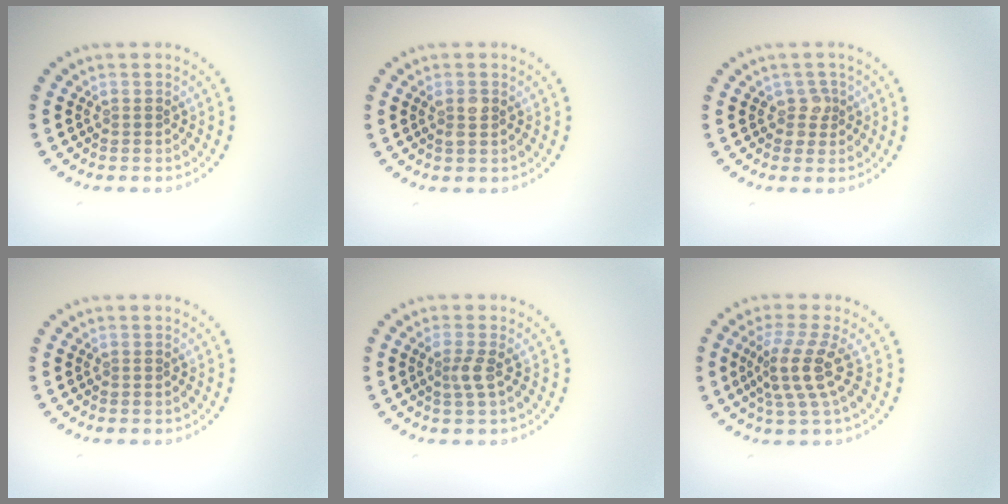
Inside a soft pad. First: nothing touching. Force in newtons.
{"total": 1.3, "press": 1.3, "slide": 0.4}
{"total": 1.5, "press": 1.3, "slide": 0.8}
{"total": 0.0}
{"total": 1.6, "press": 1.2, "slide": 1.1}
{"total": 3.7, "press": 2.9, "slide": 2.4}